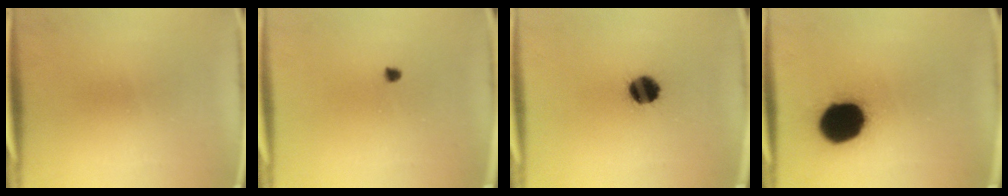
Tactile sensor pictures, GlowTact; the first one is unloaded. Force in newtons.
{"total": 1.0}
{"total": 7.9}
{"total": 20.1}